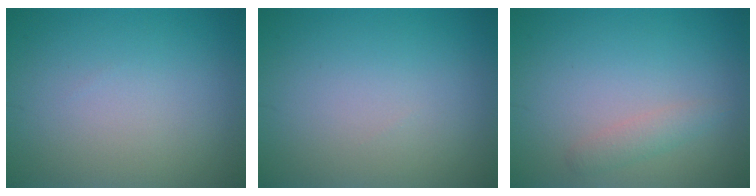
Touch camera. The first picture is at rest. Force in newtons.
{"total": 0.0}
{"total": 1.5, "press": 1.5, "slide": 0.0}